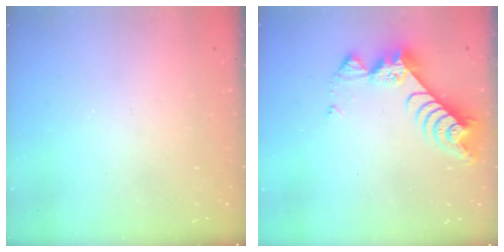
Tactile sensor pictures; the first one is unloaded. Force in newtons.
{"total": 9.1, "press": 9.1, "slide": 0.7}